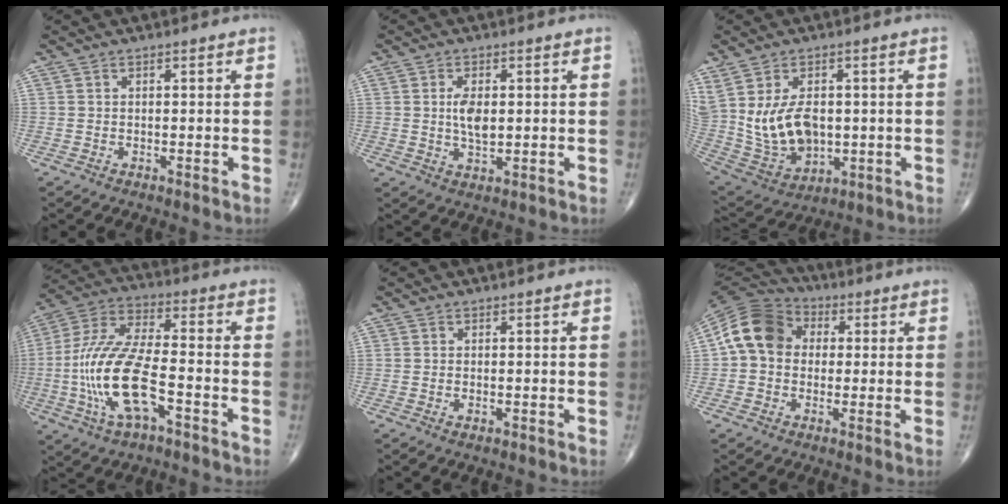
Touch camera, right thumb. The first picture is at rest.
{"total": 5.1, "force": [0.6, 2.6, 4.4], "torque": [-0.080, -0.009, 0.012]}
{"total": 14.2, "force": [1.0, 9.0, 10.9], "torque": [-0.202, -0.010, 0.046]}
{"total": 17.0, "force": [-5.0, 6.4, 15.0], "torque": [-0.321, 0.031, -0.093]}
{"total": 0.7, "force": [-0.2, 0.2, 0.6], "torque": [-0.013, -0.003, -0.003]}
{"total": 12.0, "force": [1.4, 9.6, 7.0], "torque": [-0.118, 0.028, 0.010]}